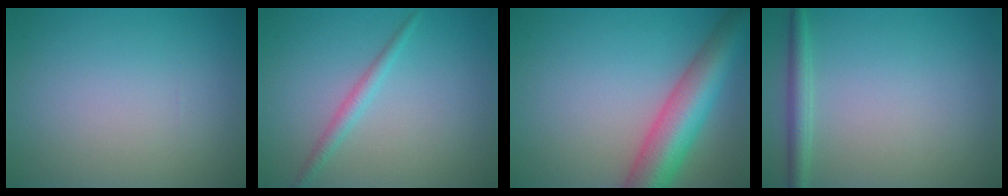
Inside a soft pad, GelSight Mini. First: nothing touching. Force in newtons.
{"total": 1.6, "press": 1.6, "slide": 0.1}
{"total": 8.0, "press": 8.0, "slide": 0.4}
{"total": 2.0, "press": 2.0, "slide": 0.1}